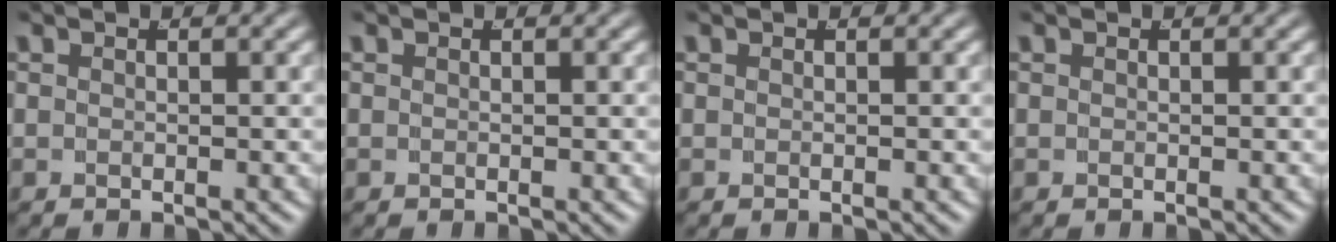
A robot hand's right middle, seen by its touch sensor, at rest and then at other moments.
{"total": 0.0}
{"total": 0.0}
{"total": 0.0}